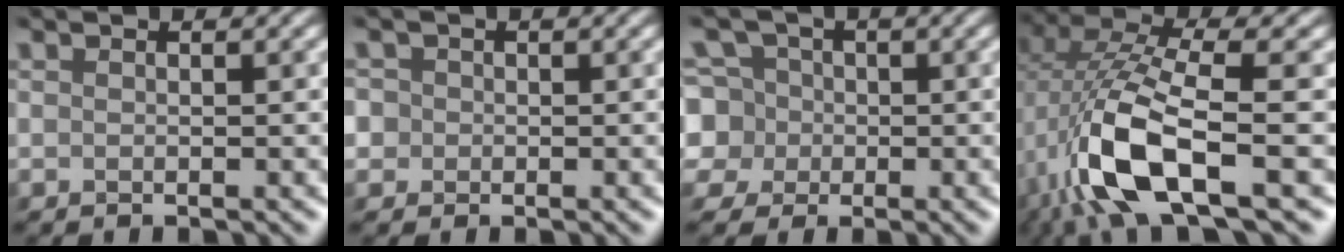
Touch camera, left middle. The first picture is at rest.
{"total": 2.7, "force": [-0.2, 2.7, 0.6], "torque": [0.004, 0.027, -0.037]}
{"total": 7.5, "force": [-1.3, 7.2, 1.7], "torque": [-0.052, 0.014, -0.055]}
{"total": 9.5, "force": [-2.6, 3.0, 8.6], "torque": [-0.194, 0.000, -0.057]}